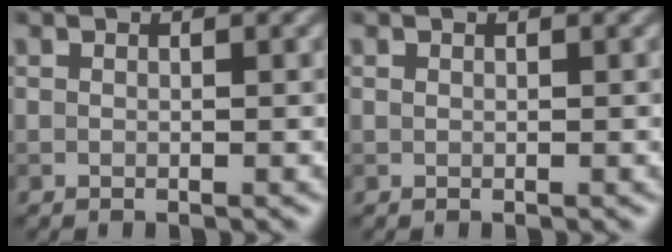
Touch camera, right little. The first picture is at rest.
{"total": 0.0}